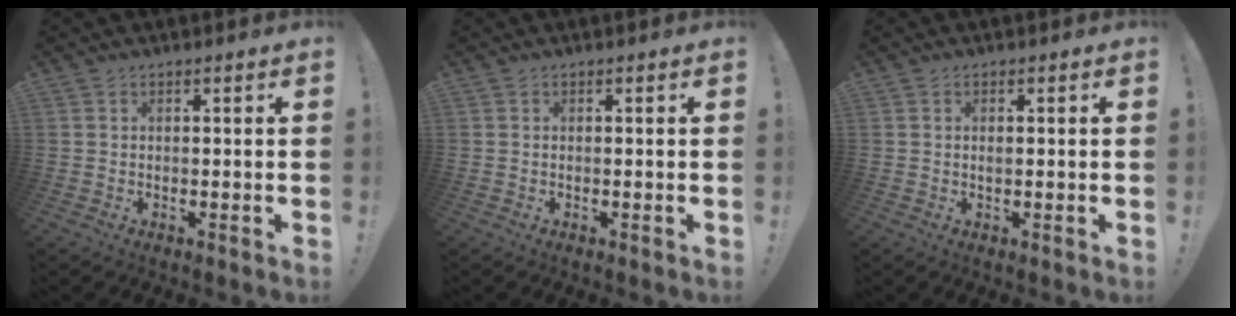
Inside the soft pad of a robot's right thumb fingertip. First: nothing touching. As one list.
[{"total": 0.0}, {"total": 0.7, "force": [-0.1, 0.2, 0.7], "torque": [-0.010, -0.001, -0.002]}]